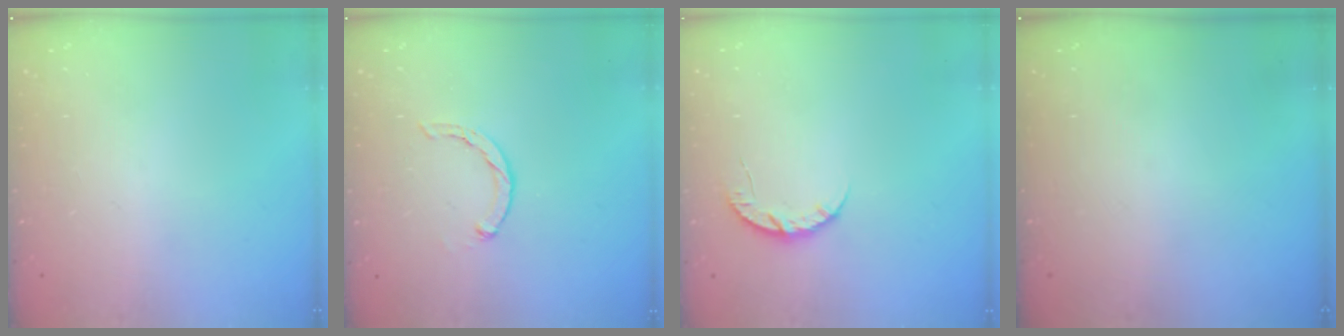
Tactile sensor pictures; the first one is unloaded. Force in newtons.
{"total": 1.1, "press": 1.1, "slide": 0.2}
{"total": 6.1, "press": 6.1, "slide": 0.7}
{"total": 0.0}